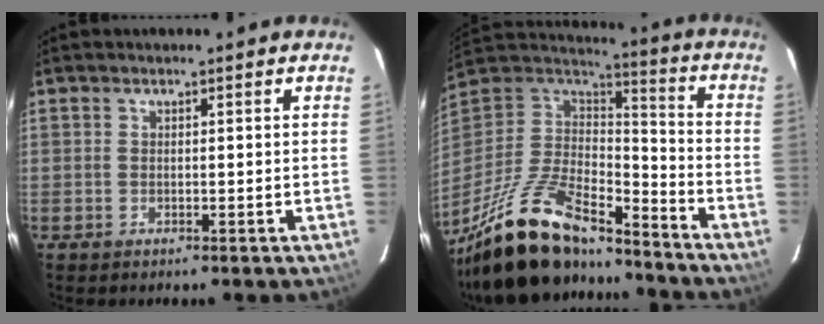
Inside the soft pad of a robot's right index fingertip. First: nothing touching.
{"total": 26.4, "force": [-19.9, 8.9, 15.0], "torque": [-0.305, -0.025, -0.337]}